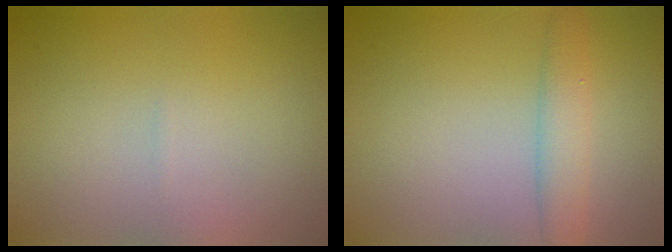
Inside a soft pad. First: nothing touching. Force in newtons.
{"total": 2.9, "press": 2.9, "slide": 0.1}